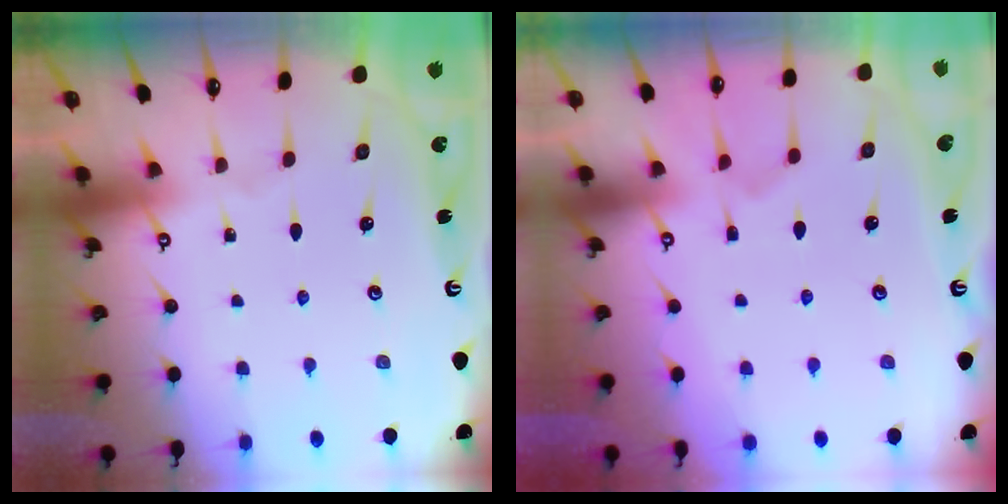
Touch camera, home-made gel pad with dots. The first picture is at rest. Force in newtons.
{"total": 2.9, "press": 2.7, "slide": 1.2}